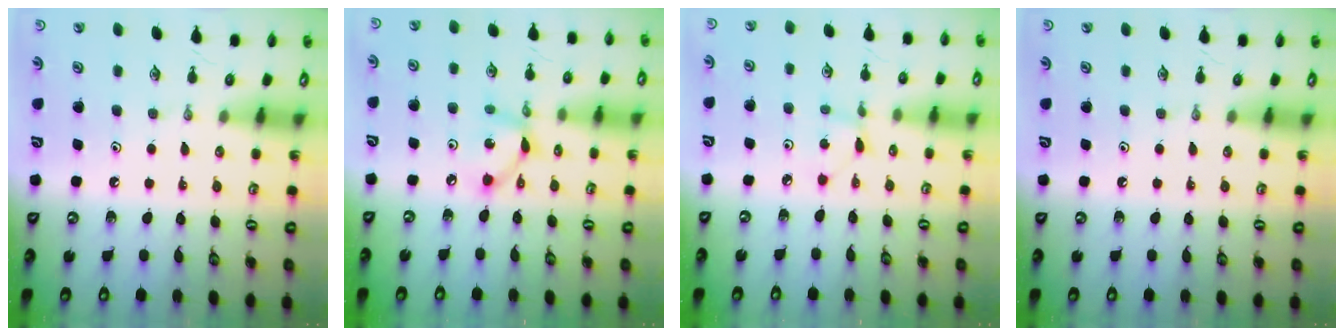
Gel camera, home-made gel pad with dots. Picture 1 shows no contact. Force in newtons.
{"total": 7.0, "press": 7.0, "slide": 0.3}
{"total": 1.3, "press": 1.3, "slide": 0.1}
{"total": 0.0}